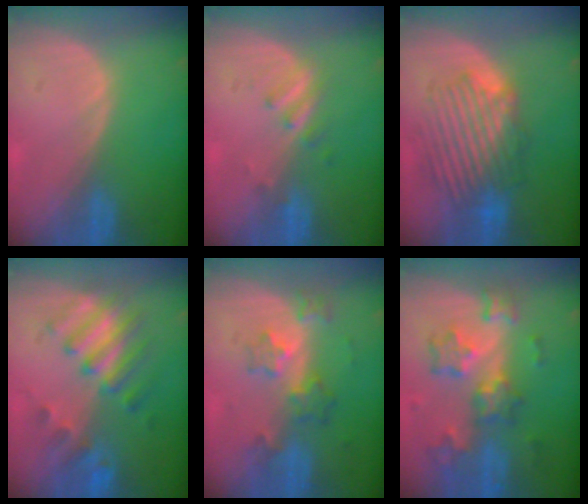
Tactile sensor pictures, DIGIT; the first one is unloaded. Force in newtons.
{"total": 2.8, "press": 2.6, "slide": 1.2}
{"total": 8.5, "press": 8.3, "slide": 1.7}
{"total": 7.6, "press": 7.4, "slide": 1.6}
{"total": 5.9, "press": 5.4, "slide": 2.5}
{"total": 8.7, "press": 7.7, "slide": 4.1}